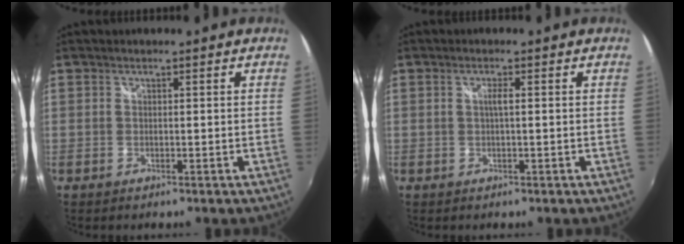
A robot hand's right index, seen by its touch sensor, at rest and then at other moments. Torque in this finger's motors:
{"motor_torque": [0.36, -0.15, 0.16, 0.06]}